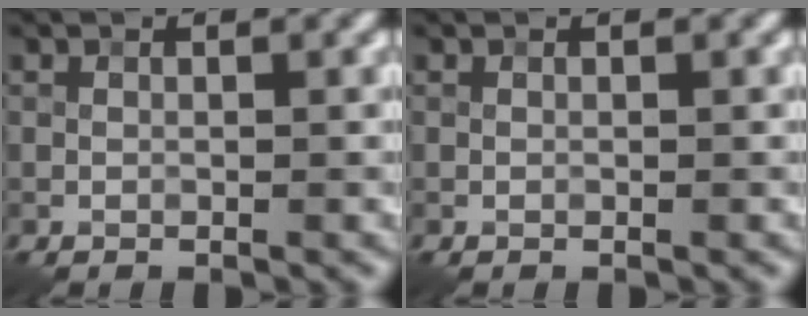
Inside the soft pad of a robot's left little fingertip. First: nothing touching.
{"total": 0.0}